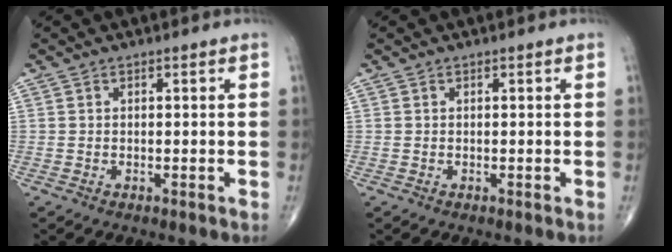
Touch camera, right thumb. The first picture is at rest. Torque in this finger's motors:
{"motor_torque": [-0.04, 0.04, 0.00, 0.00, 0.00]}